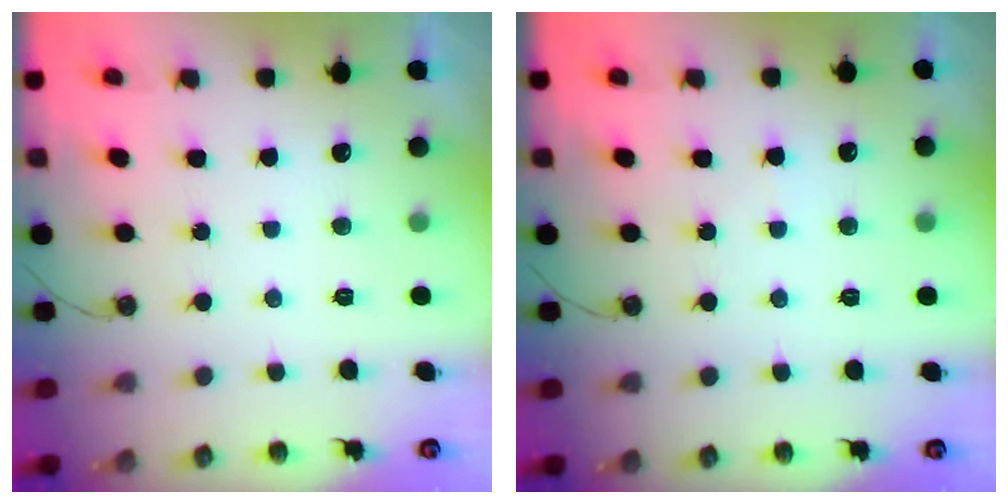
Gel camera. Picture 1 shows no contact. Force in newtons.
{"total": 3.2, "press": 3.2, "slide": 0.5}